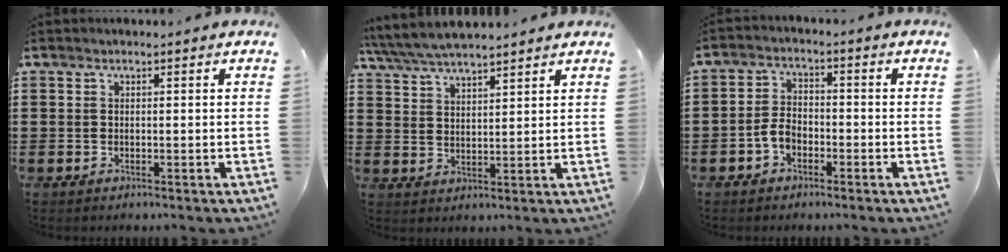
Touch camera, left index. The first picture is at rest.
{"total": 4.9, "force": [4.6, 0.6, 1.5], "torque": [-0.047, -0.016, 0.085]}
{"total": 3.6, "force": [-1.8, 2.2, 2.2], "torque": [-0.057, 0.001, -0.041]}